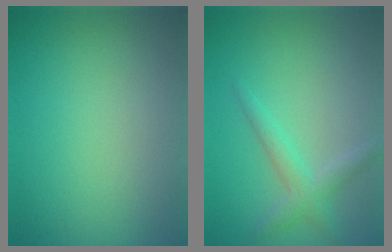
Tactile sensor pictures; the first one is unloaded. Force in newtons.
{"total": 2.4, "press": 2.4, "slide": 0.2}